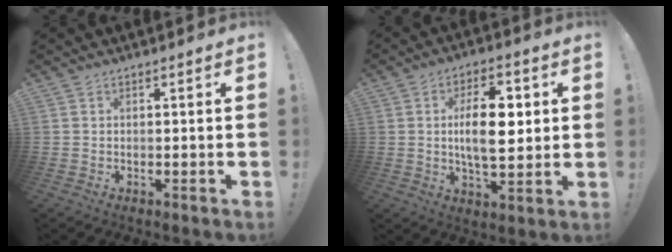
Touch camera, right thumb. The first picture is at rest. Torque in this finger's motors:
{"motor_torque": [0.32, 1.29, 1.17, -0.43, 0.06]}